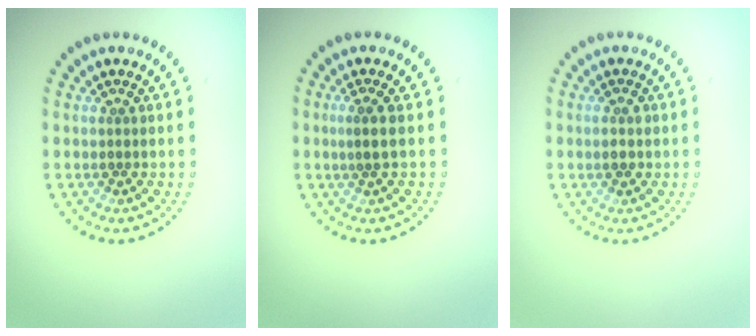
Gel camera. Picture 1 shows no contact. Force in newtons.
{"total": 1.2, "press": 0.8, "slide": 0.9}
{"total": 1.6, "press": 1.6, "slide": 0.2}